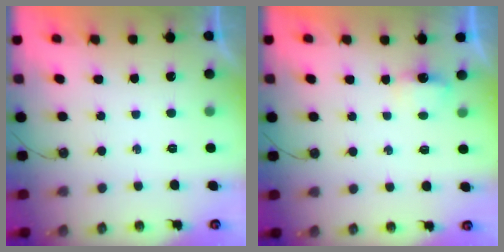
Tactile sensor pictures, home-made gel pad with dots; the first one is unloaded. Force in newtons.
{"total": 3.3, "press": 3.2, "slide": 0.6}